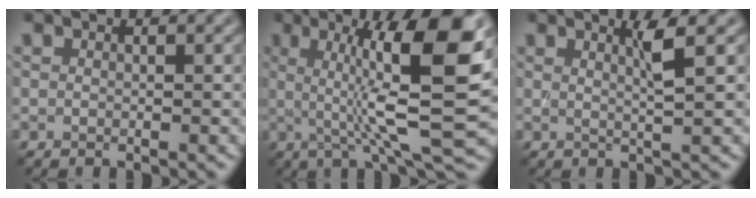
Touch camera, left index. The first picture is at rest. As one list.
[{"total": 11.6, "force": [2.0, 2.4, 11.2], "torque": [-0.166, 0.002, 0.036]}, {"total": 2.3, "force": [0.9, 0.3, 2.1], "torque": [-0.034, -0.001, 0.012]}]